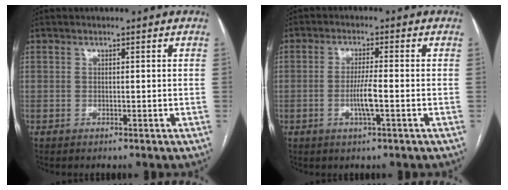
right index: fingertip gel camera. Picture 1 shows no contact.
{"total": 4.2, "force": [-1.2, 0.0, 4.1], "torque": [-0.079, -0.005, -0.022]}